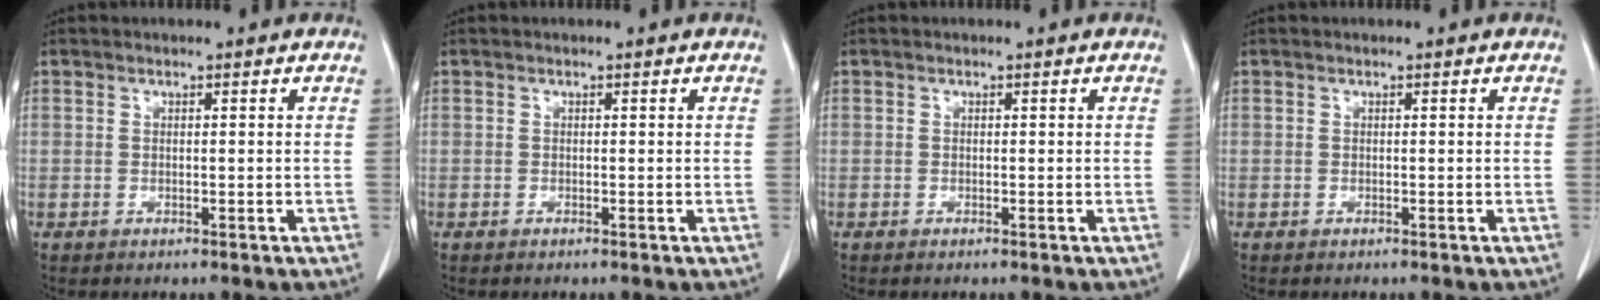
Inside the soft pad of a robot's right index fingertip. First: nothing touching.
{"total": 0.0}
{"total": 0.0}
{"total": 0.0}